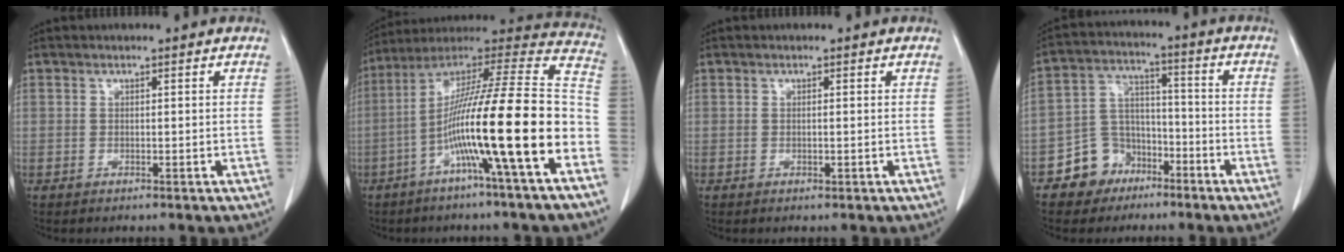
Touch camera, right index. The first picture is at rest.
{"total": 22.7, "force": [-7.5, -0.2, 21.4], "torque": [-0.334, 0.000, -0.137]}
{"total": 0.6, "force": [0.0, 0.1, 0.6], "torque": [-0.011, -0.002, 0.003]}
{"total": 8.4, "force": [-5.0, 6.5, 1.6], "torque": [-0.032, 0.023, -0.081]}